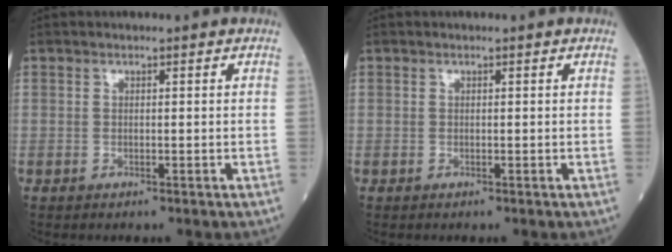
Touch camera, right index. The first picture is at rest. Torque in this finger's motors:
{"motor_torque": [0.00, 0.00, 0.00, -0.01]}